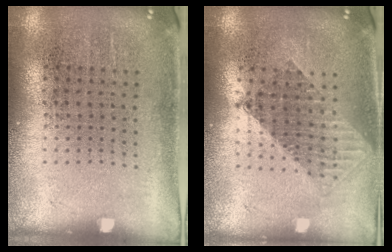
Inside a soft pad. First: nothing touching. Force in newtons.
{"total": 1.6, "press": 1.3, "slide": 1.0}